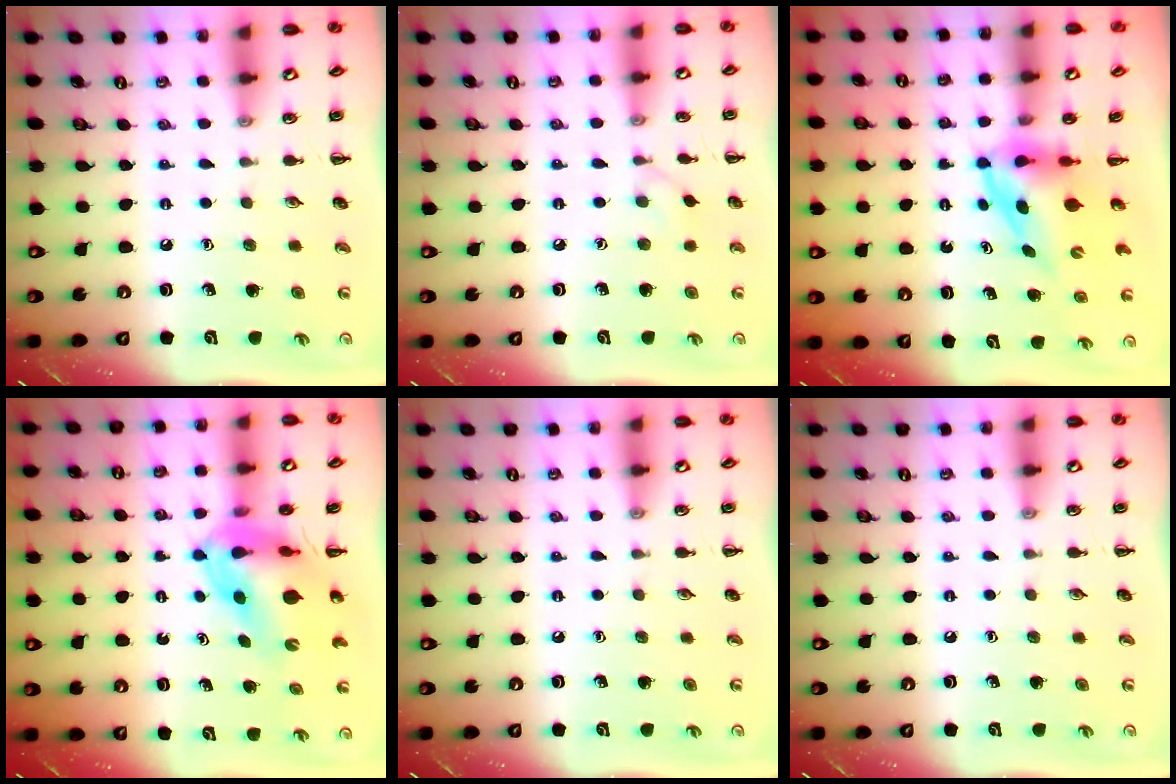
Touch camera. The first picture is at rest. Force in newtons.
{"total": 2.7, "press": 2.5, "slide": 1.2}
{"total": 3.7, "press": 3.7, "slide": 0.7}
{"total": 9.9, "press": 9.5, "slide": 2.8}
{"total": 0.0}
{"total": 0.0}